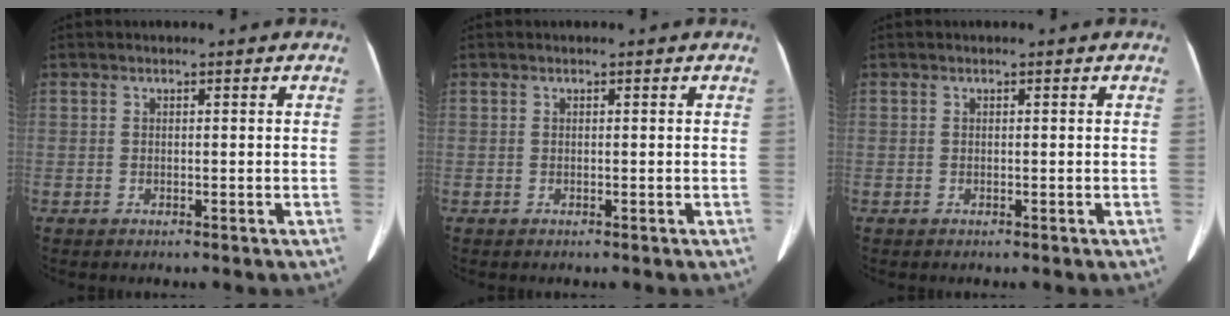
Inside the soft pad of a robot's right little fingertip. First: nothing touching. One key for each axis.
{"total": 0.0}
{"total": 0.0}